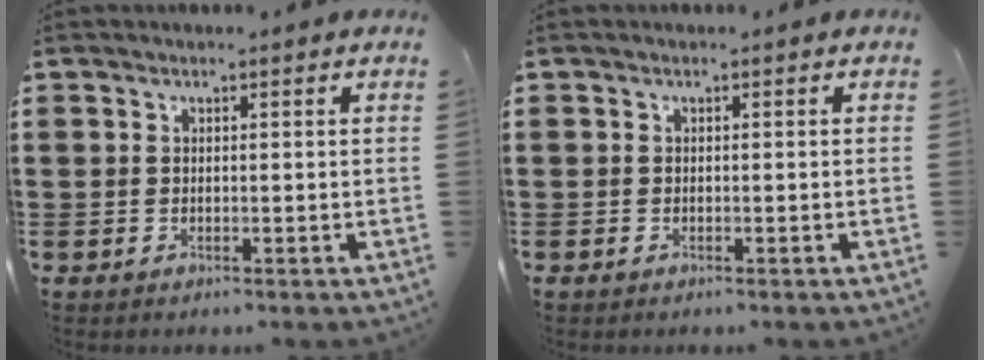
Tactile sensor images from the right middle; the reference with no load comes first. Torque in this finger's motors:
{"motor_torque": [0.00, 0.06, 0.04, -0.01]}